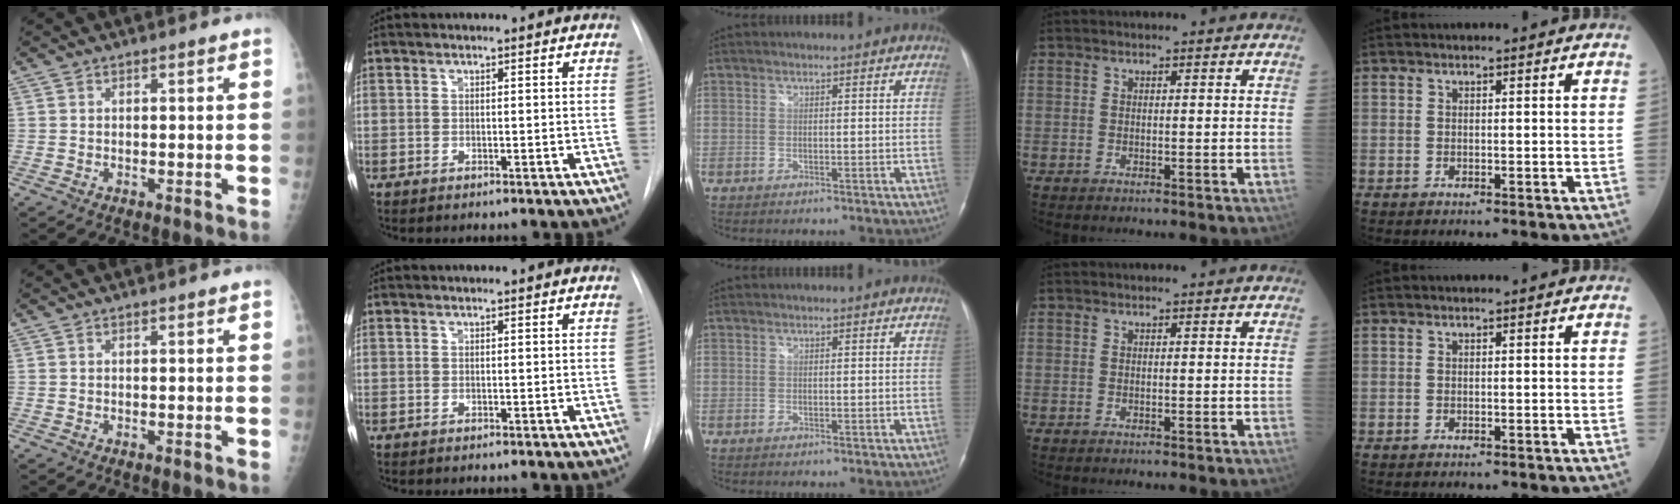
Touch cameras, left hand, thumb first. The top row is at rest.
{}